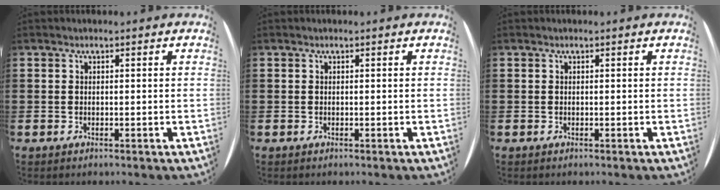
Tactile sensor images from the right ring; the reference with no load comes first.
{"total": 0.0}
{"total": 0.0}